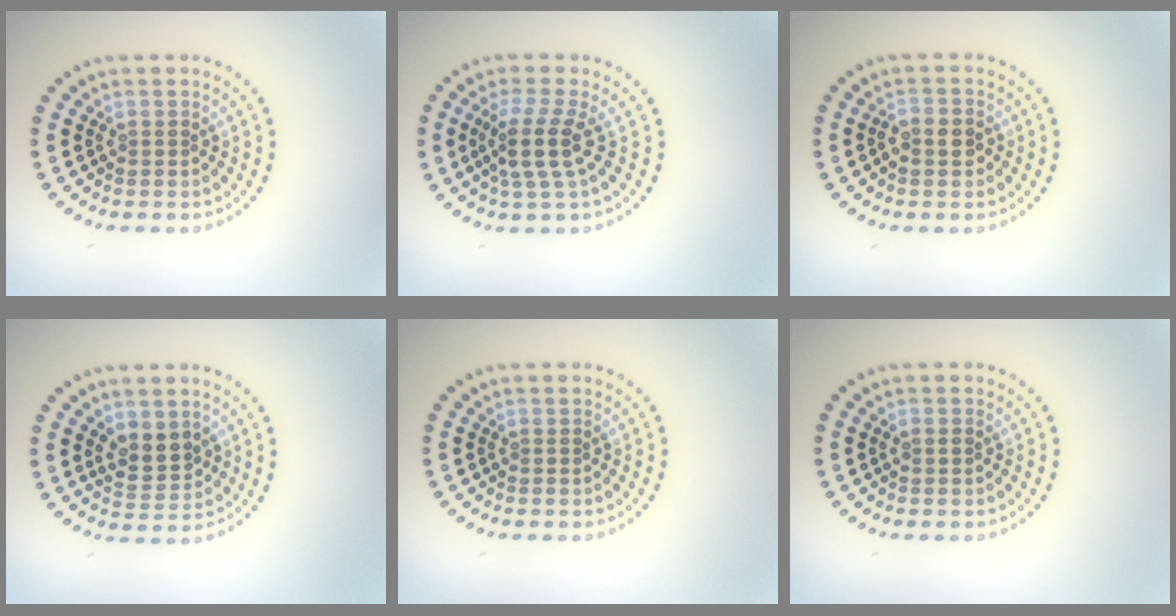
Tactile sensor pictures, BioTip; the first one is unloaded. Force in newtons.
{"total": 3.4, "press": 2.6, "slide": 2.1}
{"total": 2.1, "press": 2.0, "slide": 0.6}
{"total": 2.7, "press": 2.5, "slide": 0.9}
{"total": 0.0}
{"total": 0.7, "press": 0.7, "slide": 0.1}